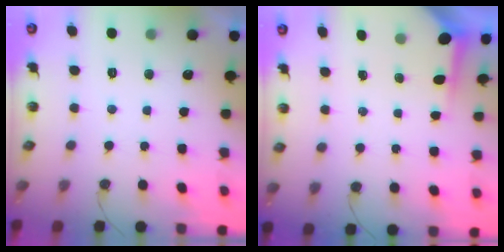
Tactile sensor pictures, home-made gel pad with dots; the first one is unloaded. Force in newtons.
{"total": 3.9, "press": 3.9, "slide": 0.4}